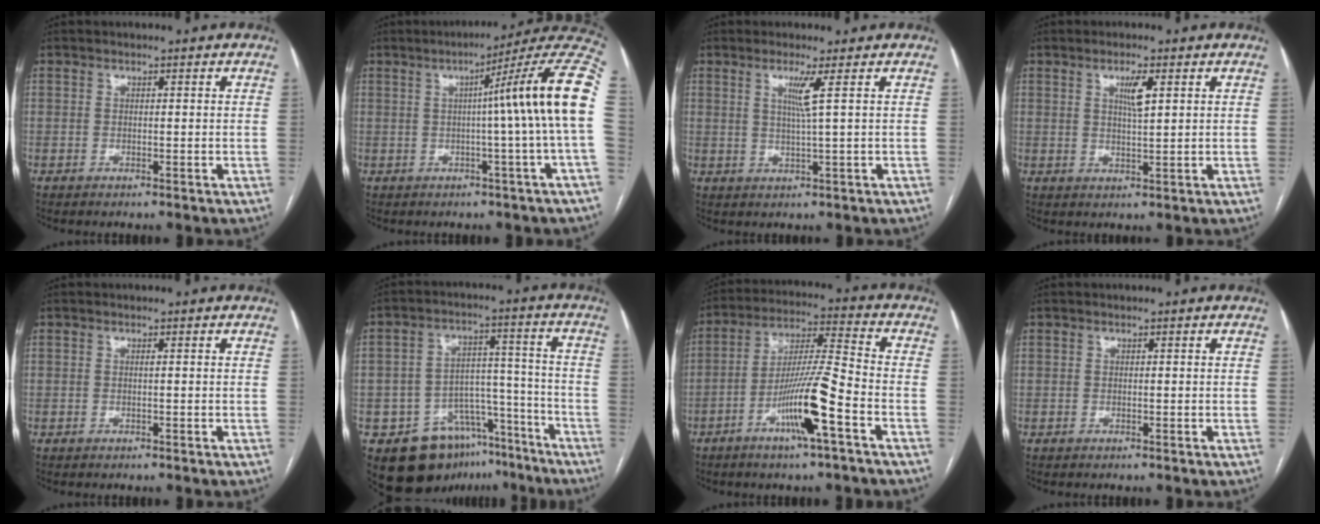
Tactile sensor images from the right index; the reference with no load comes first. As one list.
[{"total": 14.5, "force": [0.8, -2.3, 14.3], "torque": [-0.172, 0.021, 0.002]}, {"total": 3.3, "force": [1.2, -1.1, 2.9], "torque": [-0.059, -0.006, 0.025]}, {"total": 3.4, "force": [1.4, 0.3, 3.1], "torque": [-0.055, -0.003, 0.023]}, {"total": 0.0}, {"total": 16.1, "force": [-11.0, 10.2, 5.6], "torque": [-0.073, 0.067, -0.152]}, {"total": 12.0, "force": [-5.3, 0.0, 10.7], "torque": [-0.203, 0.000, -0.099]}, {"total": 0.0}]